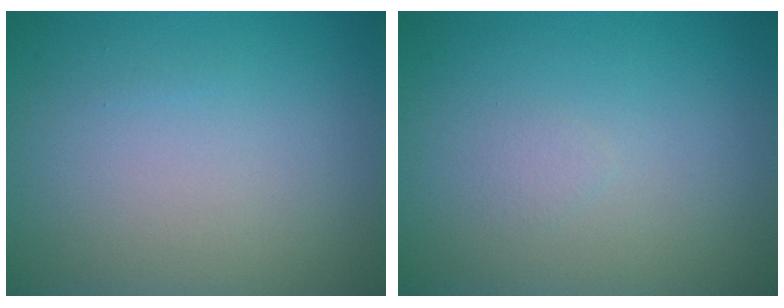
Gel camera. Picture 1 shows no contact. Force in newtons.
{"total": 0.6, "press": 0.6, "slide": 0.1}